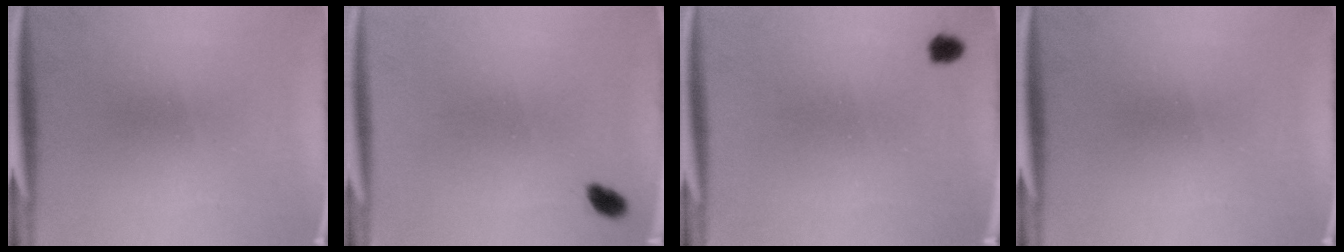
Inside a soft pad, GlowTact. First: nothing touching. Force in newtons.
{"total": 1.8}
{"total": 1.8}
{"total": 0.0}